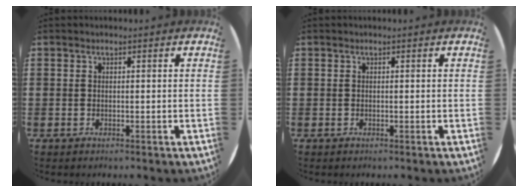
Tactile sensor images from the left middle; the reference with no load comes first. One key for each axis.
{"total": 0.0}